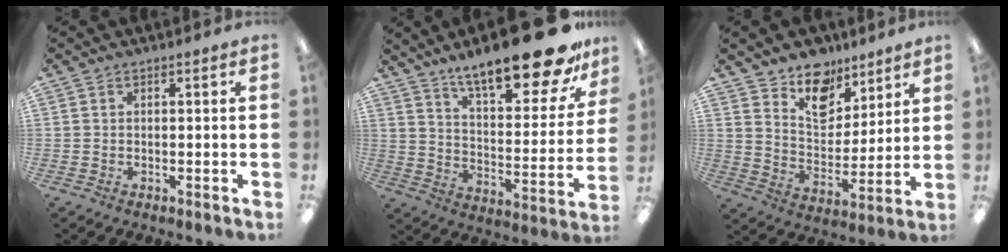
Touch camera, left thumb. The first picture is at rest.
{"total": 21.3, "force": [16.5, 5.4, 12.3], "torque": [-0.187, -0.117, 0.273]}
{"total": 12.5, "force": [9.5, 7.3, 3.7], "torque": [-0.058, -0.064, 0.178]}